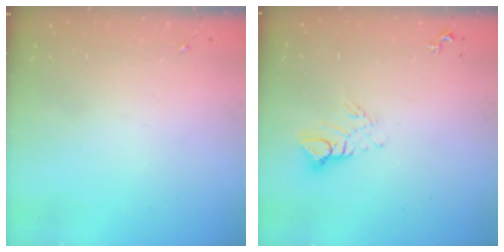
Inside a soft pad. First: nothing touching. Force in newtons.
{"total": 6.8, "press": 6.8, "slide": 0.5}